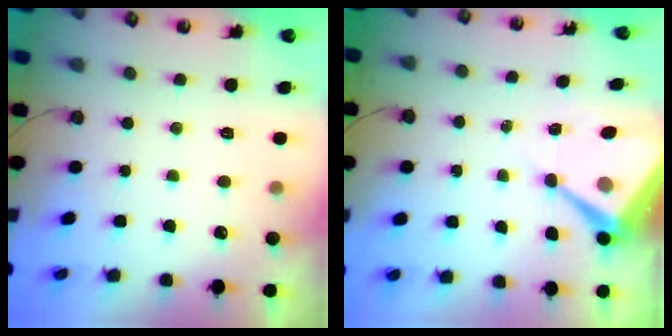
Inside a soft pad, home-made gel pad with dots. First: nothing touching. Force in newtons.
{"total": 9.7, "press": 9.7, "slide": 0.8}